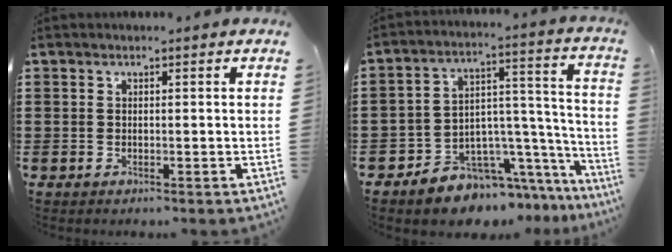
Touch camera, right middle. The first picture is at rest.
{"total": 6.5, "force": [-5.6, 3.3, -0.1], "torque": [-0.002, -0.001, -0.104]}